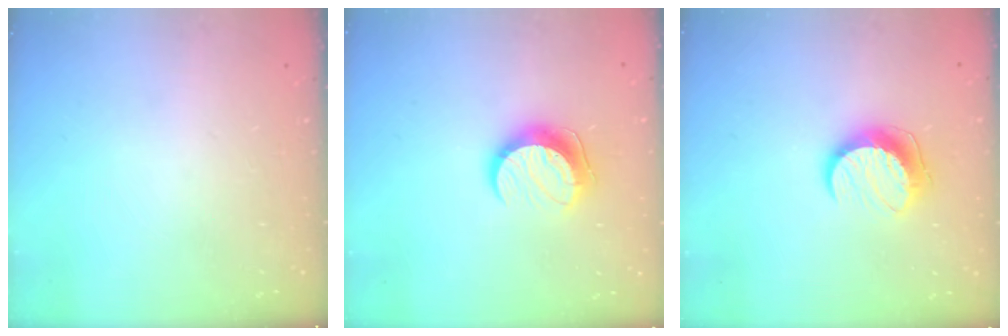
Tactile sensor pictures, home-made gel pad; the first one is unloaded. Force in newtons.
{"total": 11.2, "press": 11.2, "slide": 1.0}
{"total": 10.3, "press": 10.3, "slide": 0.1}